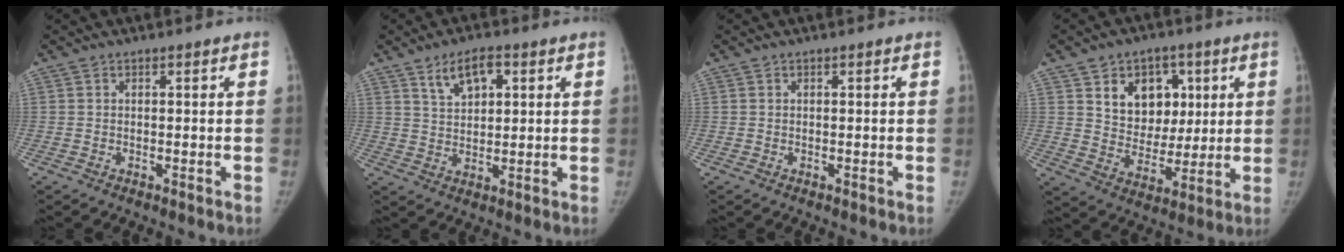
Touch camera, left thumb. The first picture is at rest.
{"total": 6.6, "force": [3.3, 3.4, 4.6], "torque": [-0.064, -0.010, 0.060]}
{"total": 0.0}
{"total": 12.8, "force": [4.7, 9.9, 6.7], "torque": [-0.049, -0.020, 0.081]}